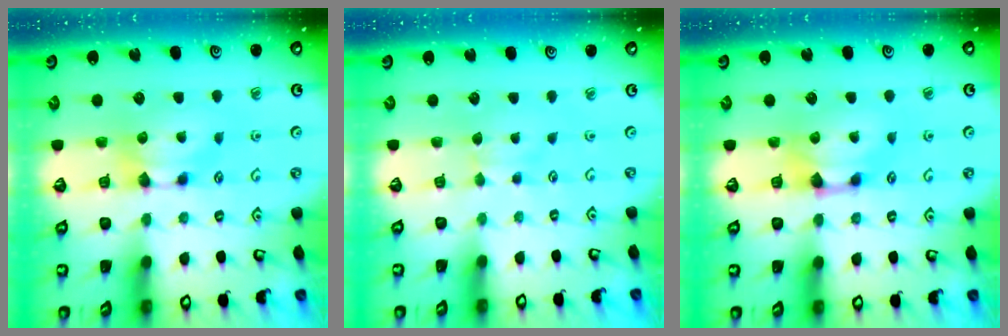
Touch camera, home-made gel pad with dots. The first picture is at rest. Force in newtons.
{"total": 2.7, "press": 2.7, "slide": 0.4}
{"total": 1.5, "press": 1.2, "slide": 0.9}